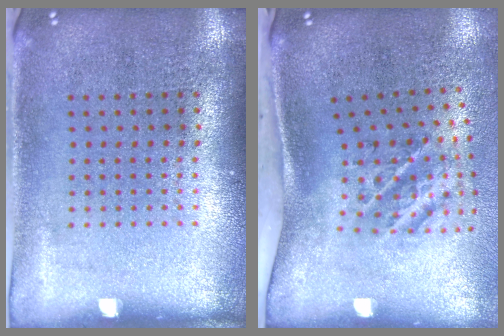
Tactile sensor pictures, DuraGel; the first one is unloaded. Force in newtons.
{"total": 2.4, "press": 1.3, "slide": 2.0}